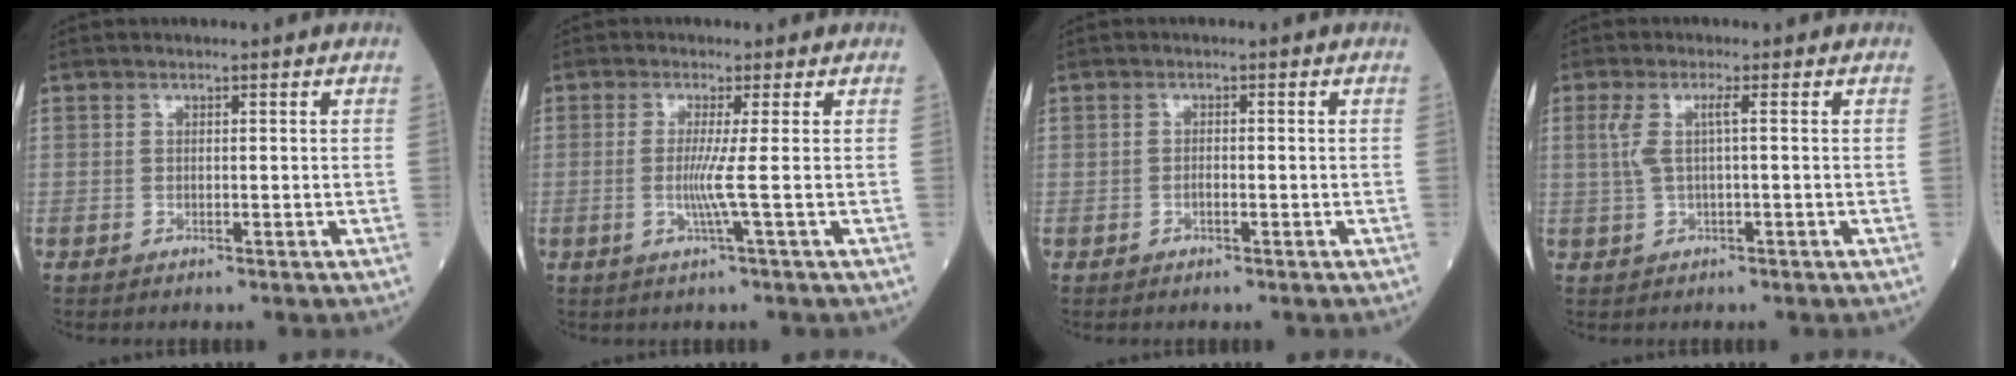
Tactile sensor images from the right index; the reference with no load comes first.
{"total": 3.5, "force": [-0.4, -1.4, 3.2], "torque": [-0.064, -0.007, -0.011]}
{"total": 0.8, "force": [-0.4, 0.2, 0.6], "torque": [-0.012, 0.001, -0.008]}
{"total": 3.2, "force": [0.6, 0.1, 3.1], "torque": [-0.075, 0.014, 0.015]}